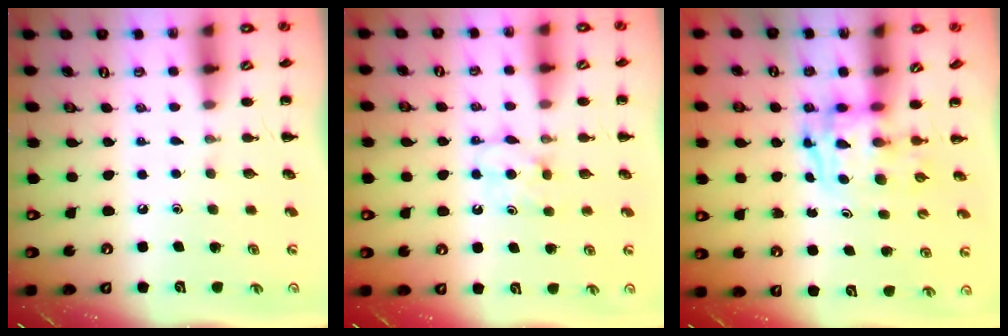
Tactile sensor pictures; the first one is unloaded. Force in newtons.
{"total": 5.5, "press": 5.2, "slide": 1.6}
{"total": 3.3, "press": 3.2, "slide": 0.6}